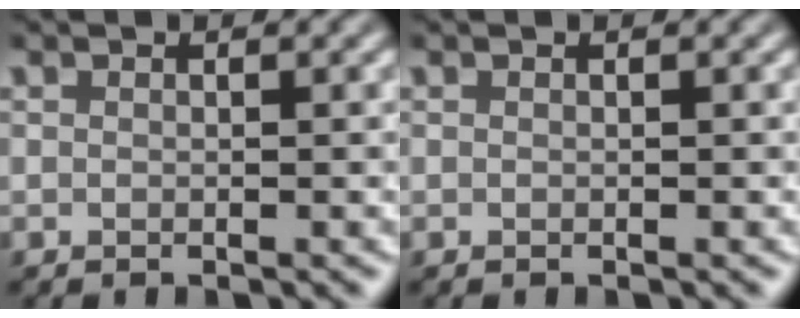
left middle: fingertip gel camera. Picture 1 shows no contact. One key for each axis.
{"total": 0.0}